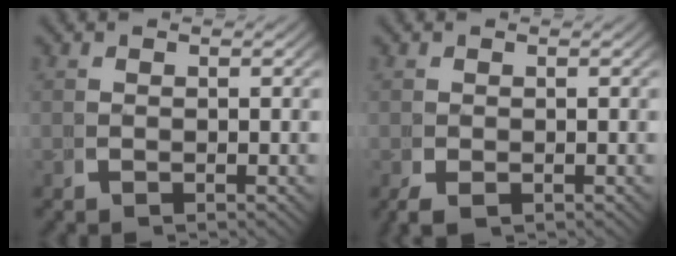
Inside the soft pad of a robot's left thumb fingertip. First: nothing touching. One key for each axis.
{"total": 1.3, "fx": -0.5, "fy": 1.0, "fz": 0.7, "tx": -0.023, "ty": -0.013, "tz": -0.001}